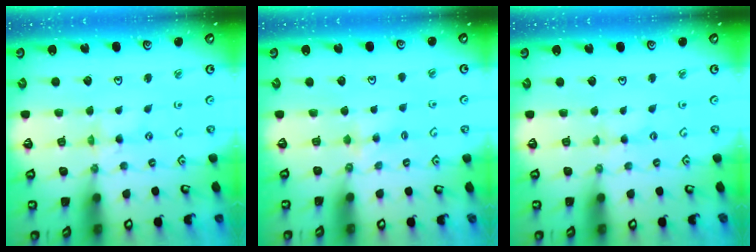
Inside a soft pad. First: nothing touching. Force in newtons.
{"total": 3.0, "press": 2.9, "slide": 0.4}
{"total": 1.6, "press": 1.6, "slide": 0.2}